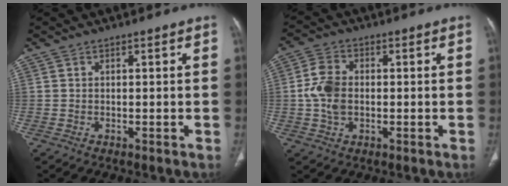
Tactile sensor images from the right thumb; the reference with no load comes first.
{"total": 6.9, "force": [-0.4, 4.7, 5.1], "torque": [-0.108, 0.010, -0.010]}